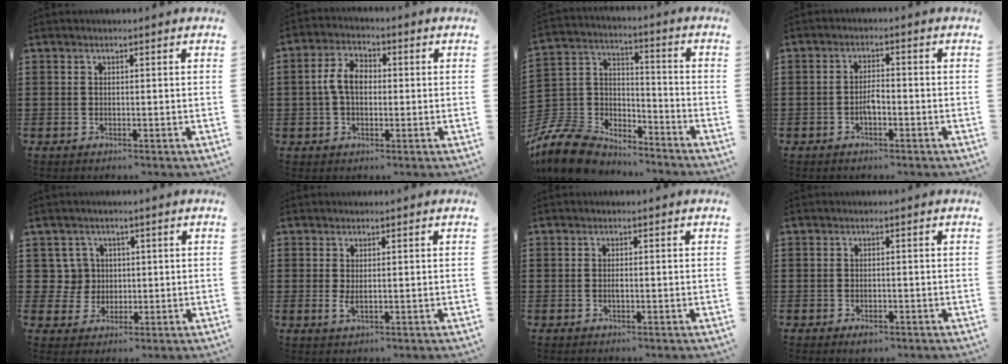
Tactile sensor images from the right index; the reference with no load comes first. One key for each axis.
{"total": 5.5, "fx": -0.1, "fy": 3.5, "fz": 4.3, "tx": -0.101, "ty": 0.010, "tz": -0.008}
{"total": 9.7, "fx": -8.6, "fy": 3.7, "fz": 2.3, "tx": -0.086, "ty": 0.011, "tz": -0.178}
{"total": 2.3, "fx": -1.0, "fy": 0.9, "fz": 1.8, "tx": -0.042, "ty": 0.003, "tz": -0.023}
{"total": 4.6, "fx": 0.8, "fy": 4.4, "fz": 1.0, "tx": -0.042, "ty": 0.014, "tz": 0.015}
{"total": 1.5, "fx": 0.3, "fy": 0.5, "fz": 1.4, "tx": -0.027, "ty": 0.001, "tz": 0.005}
{"total": 0.9, "fx": -0.2, "fy": 0.3, "fz": 0.9, "tx": -0.017, "ty": -0.002, "tz": -0.003}
{"total": 1.1, "fx": -0.9, "fy": 0.5, "fz": 0.5, "tx": -0.013, "ty": -0.004, "tz": -0.016}